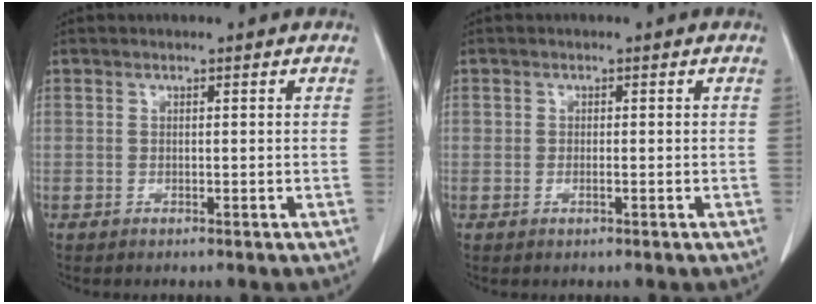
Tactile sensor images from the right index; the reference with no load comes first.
{"total": 0.8, "force": [-0.2, 0.4, 0.7], "torque": [-0.013, 0.000, -0.004]}